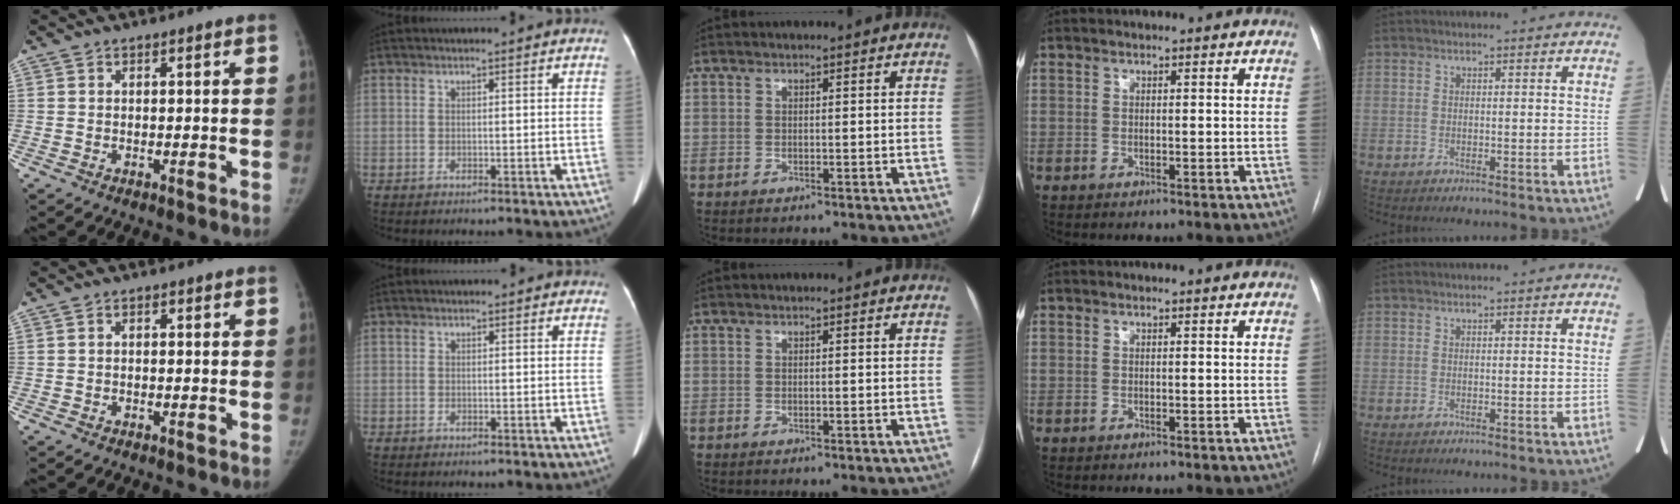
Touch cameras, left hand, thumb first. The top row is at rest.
{"thumb": {"total": 0.7, "force": [-0.1, 0.5, 0.4], "torque": [0.001, 0.003, -0.007]}, "index": {"total": 0.7, "force": [0.2, 0.7, 0.0], "torque": [0.006, 0.003, -0.003]}}